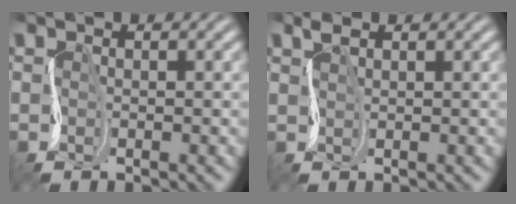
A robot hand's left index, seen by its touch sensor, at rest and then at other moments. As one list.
[{"total": 1.4, "force": [1.3, 0.4, -0.3], "torque": [0.006, 0.009, 0.023]}]